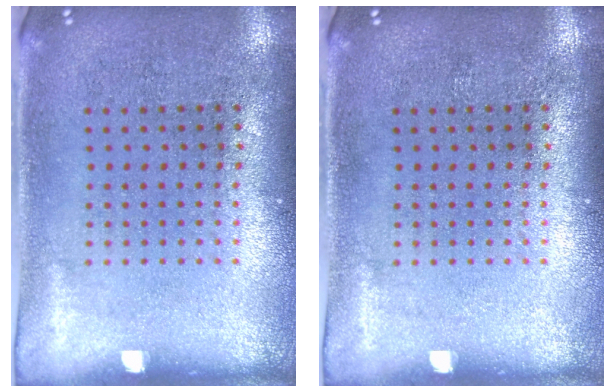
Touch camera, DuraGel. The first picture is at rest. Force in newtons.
{"total": 0.0}